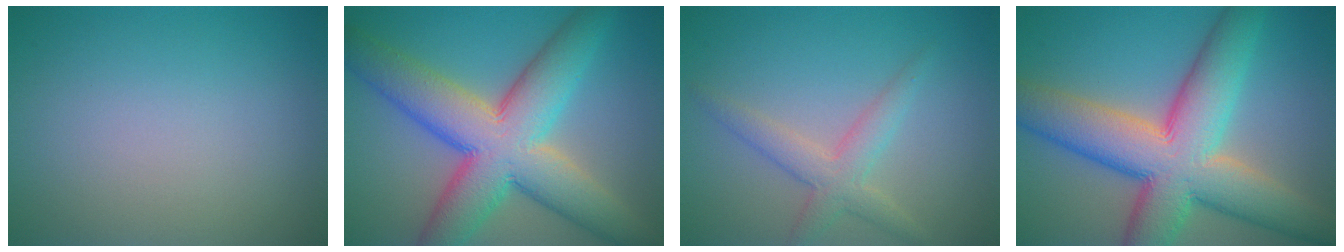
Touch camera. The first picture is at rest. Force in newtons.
{"total": 11.7, "press": 11.6, "slide": 0.5}
{"total": 3.0, "press": 3.0, "slide": 0.1}
{"total": 12.2, "press": 12.2, "slide": 0.8}